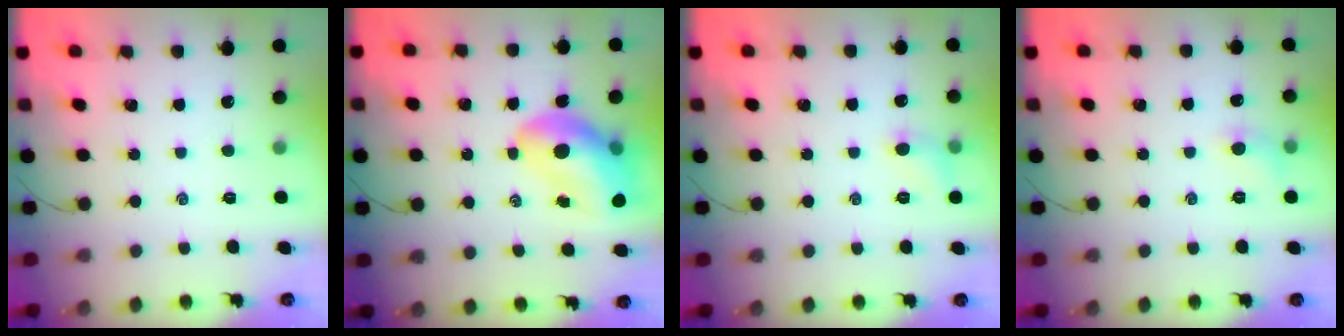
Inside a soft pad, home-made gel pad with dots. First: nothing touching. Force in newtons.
{"total": 15.4, "press": 14.7, "slide": 4.7}
{"total": 5.9, "press": 5.6, "slide": 1.9}
{"total": 5.7, "press": 5.3, "slide": 2.0}